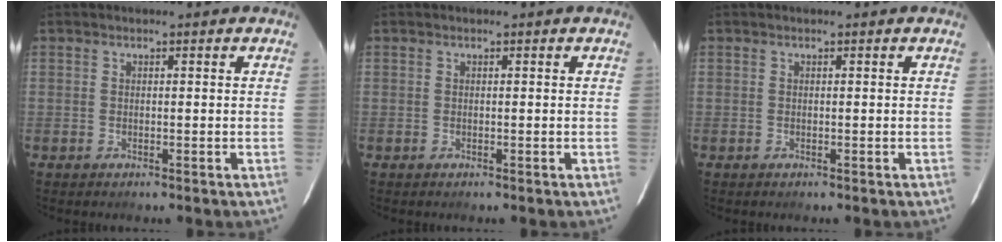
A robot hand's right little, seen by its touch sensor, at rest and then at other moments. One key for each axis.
{"total": 0.0}
{"total": 0.0}